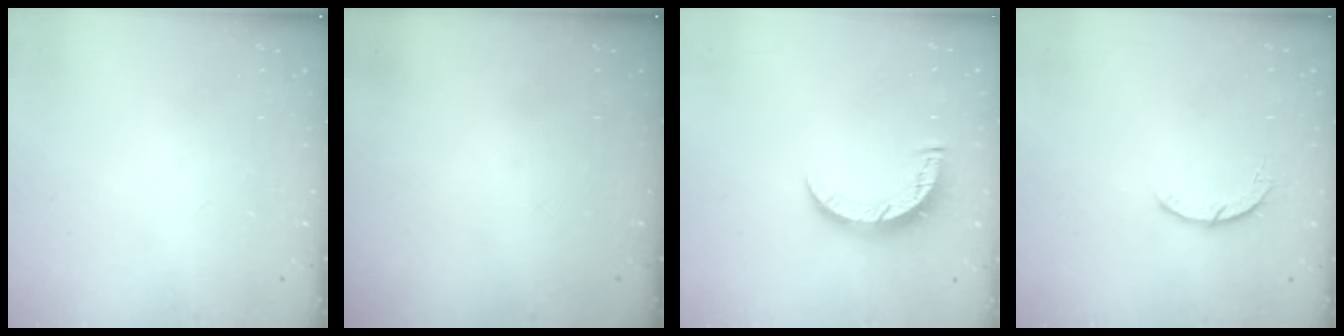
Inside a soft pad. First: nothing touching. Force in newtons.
{"total": 0.0}
{"total": 7.7, "press": 7.7, "slide": 0.3}
{"total": 3.4, "press": 3.4, "slide": 0.5}